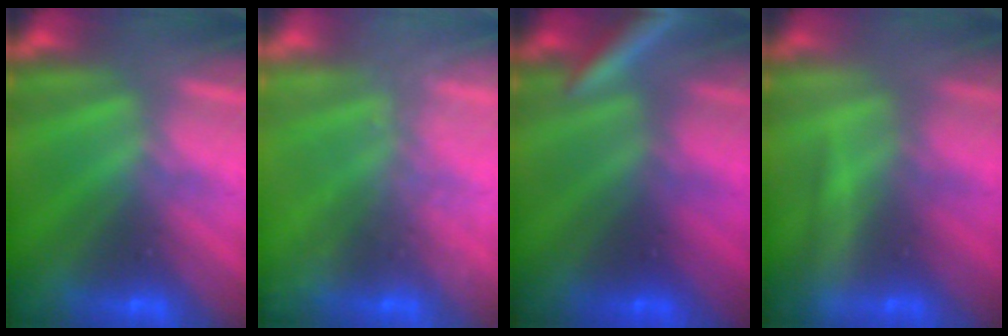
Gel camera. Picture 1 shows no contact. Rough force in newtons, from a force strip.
{"total": 2.3}
{"total": 2.7}
{"total": 2.2}